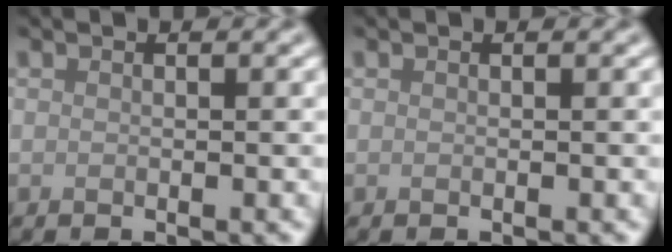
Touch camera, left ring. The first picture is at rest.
{"total": 0.0}